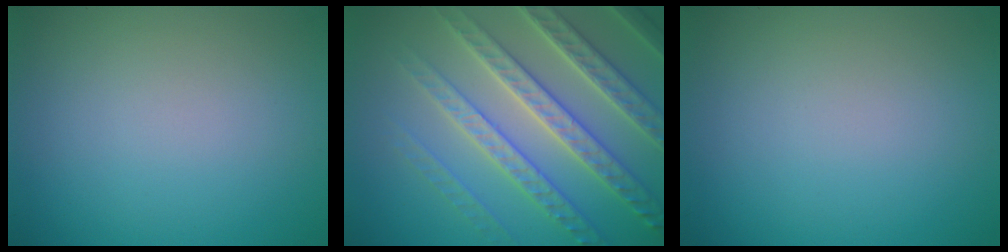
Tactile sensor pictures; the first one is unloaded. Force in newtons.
{"total": 7.1, "press": 6.8, "slide": 1.8}
{"total": 0.0}